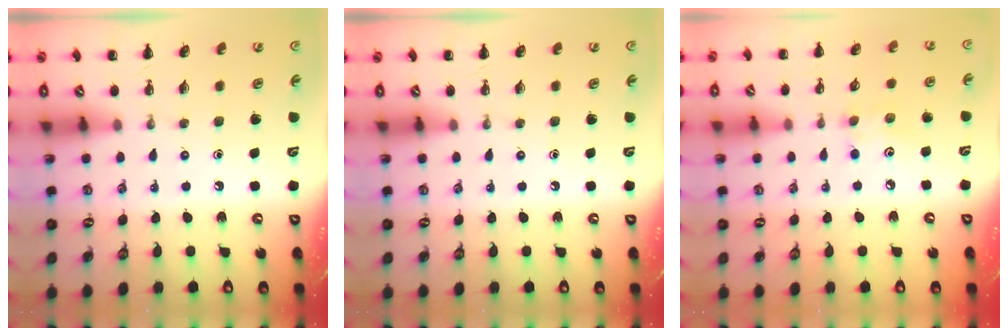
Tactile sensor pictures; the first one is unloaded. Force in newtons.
{"total": 0.0}
{"total": 3.6, "press": 3.6, "slide": 0.7}